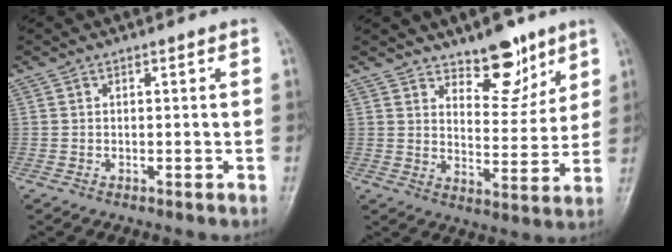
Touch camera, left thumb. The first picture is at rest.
{"total": 9.8, "force": [6.8, 4.6, 5.3], "torque": [-0.042, -0.052, 0.109]}